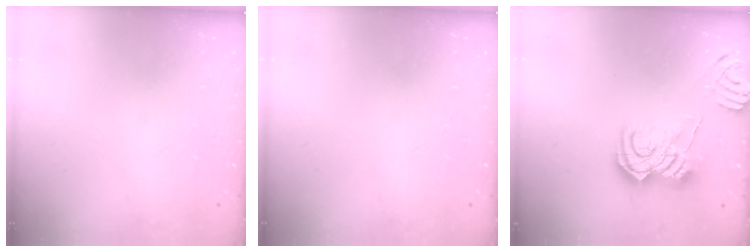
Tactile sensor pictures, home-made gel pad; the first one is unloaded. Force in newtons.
{"total": 0.0}
{"total": 13.0, "press": 13.0, "slide": 1.0}